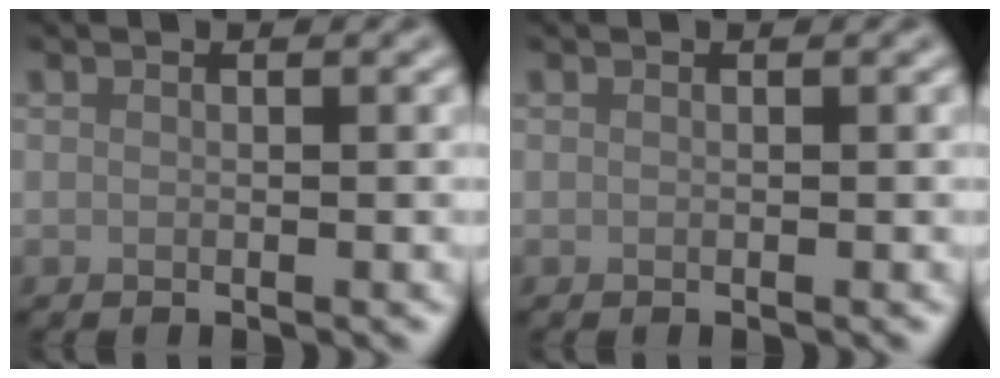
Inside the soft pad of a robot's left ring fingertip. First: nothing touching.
{"total": 0.0}